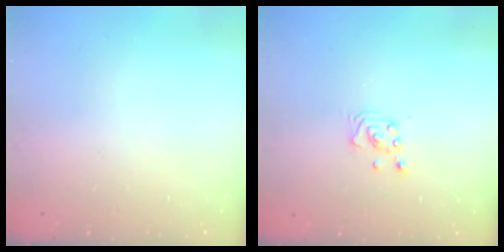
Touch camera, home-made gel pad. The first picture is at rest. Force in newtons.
{"total": 2.2, "press": 2.2, "slide": 0.2}